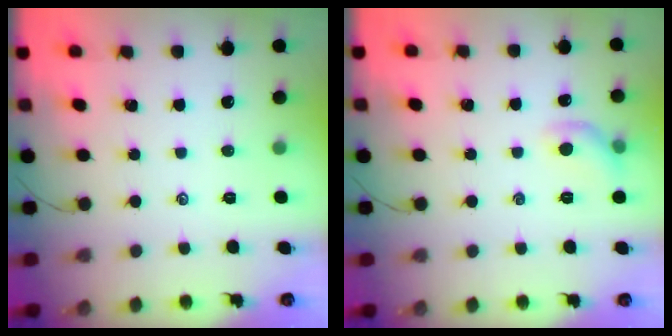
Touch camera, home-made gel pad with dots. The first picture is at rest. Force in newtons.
{"total": 7.4, "press": 7.3, "slide": 1.0}